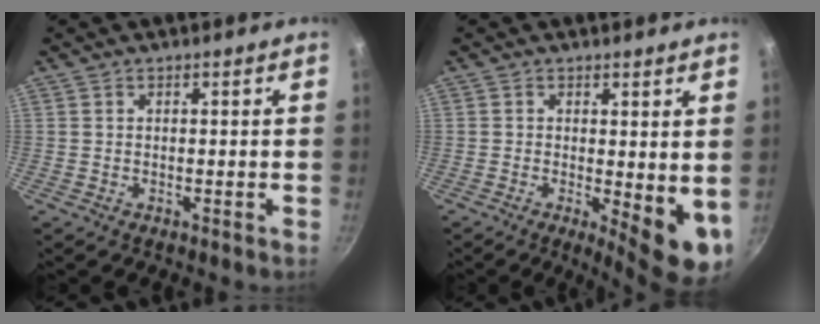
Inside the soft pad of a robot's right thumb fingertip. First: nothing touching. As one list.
[{"total": 8.6, "force": [-0.4, 3.1, 8.0], "torque": [-0.091, -0.015, -0.001]}]